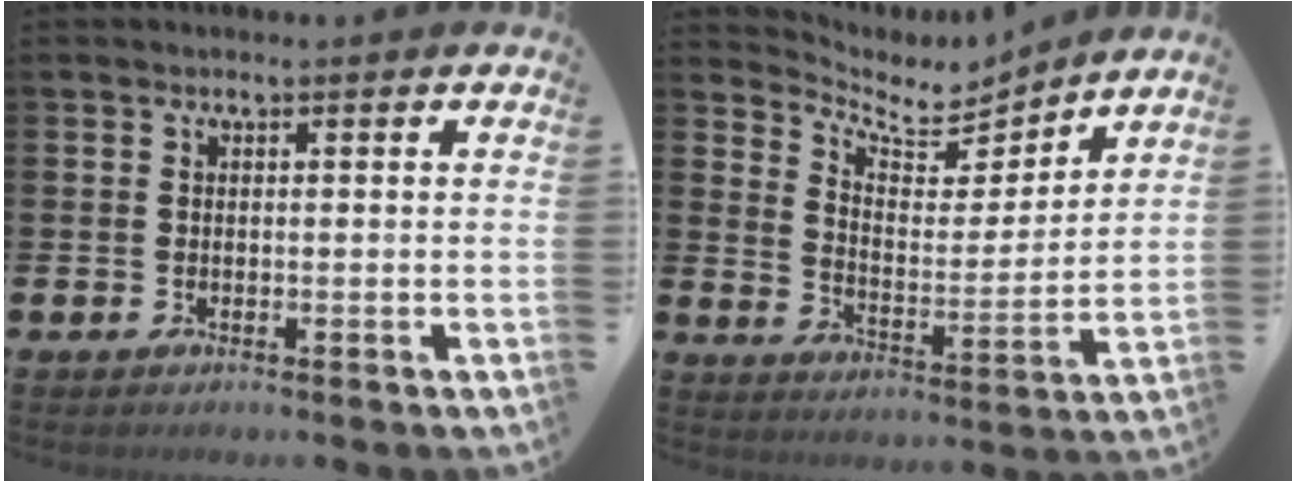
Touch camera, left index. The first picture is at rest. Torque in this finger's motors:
{"motor_torque": [-0.06, -0.01, 0.04, 0.00]}